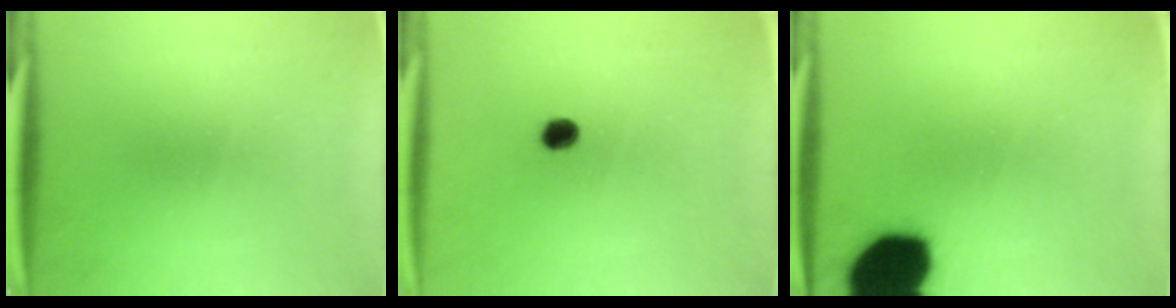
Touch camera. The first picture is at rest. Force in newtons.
{"total": 2.7}
{"total": 18.7}